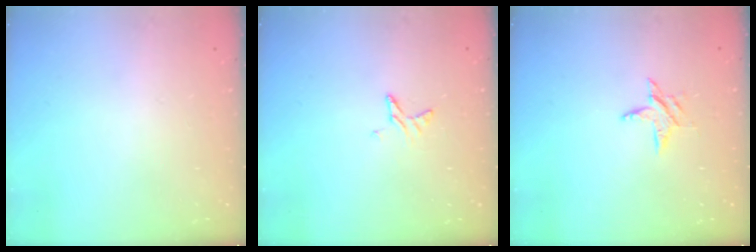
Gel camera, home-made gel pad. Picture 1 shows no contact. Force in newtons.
{"total": 5.0, "press": 4.9, "slide": 0.4}
{"total": 6.1, "press": 6.1, "slide": 0.5}